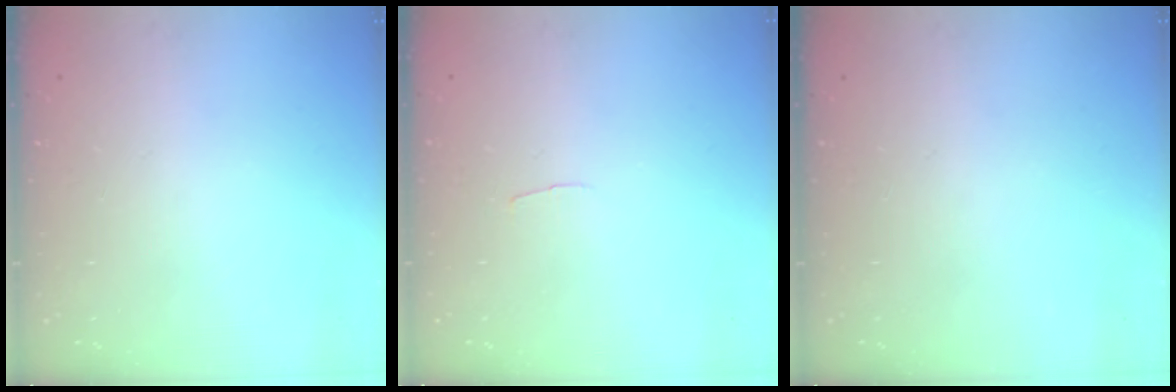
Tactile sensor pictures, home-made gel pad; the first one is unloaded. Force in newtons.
{"total": 2.0, "press": 2.0, "slide": 0.2}
{"total": 0.0}